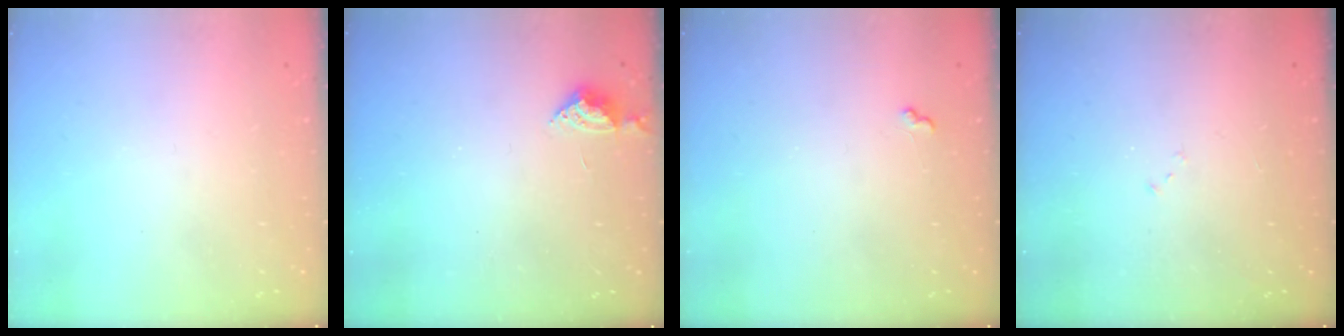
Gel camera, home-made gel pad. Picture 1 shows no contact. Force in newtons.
{"total": 4.0, "press": 4.0, "slide": 0.7}
{"total": 4.2, "press": 4.1, "slide": 0.6}
{"total": 7.8, "press": 7.7, "slide": 0.7}